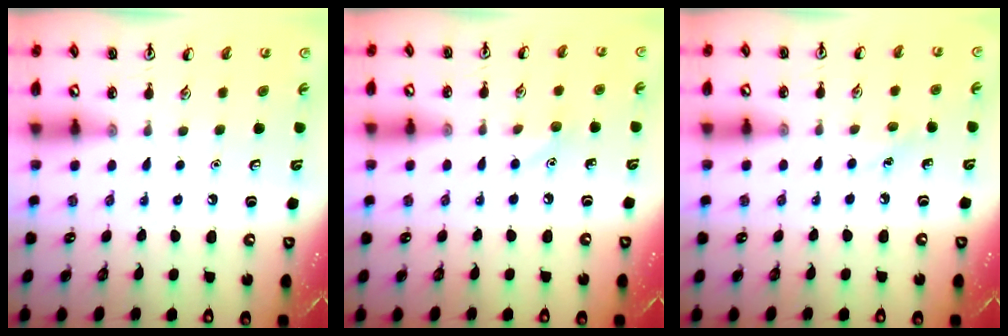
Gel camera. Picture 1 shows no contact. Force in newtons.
{"total": 4.4, "press": 4.2, "slide": 1.4}
{"total": 5.3, "press": 5.0, "slide": 1.6}